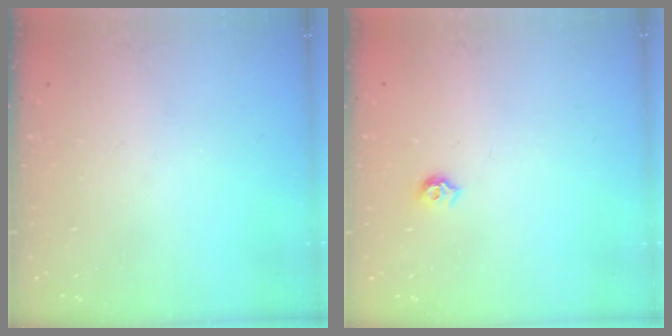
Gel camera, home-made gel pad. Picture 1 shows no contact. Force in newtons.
{"total": 5.8, "press": 5.7, "slide": 0.8}